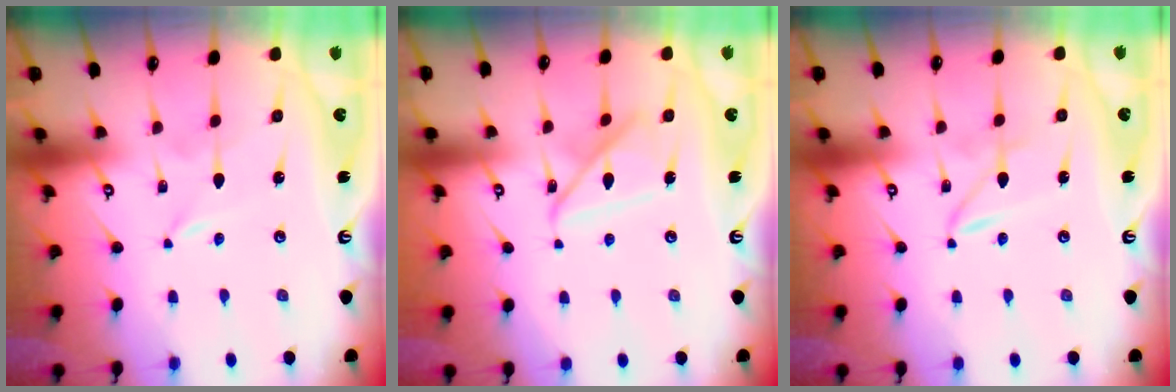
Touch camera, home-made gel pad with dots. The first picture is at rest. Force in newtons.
{"total": 12.2, "press": 12.2, "slide": 1.2}
{"total": 1.9, "press": 1.9, "slide": 0.2}